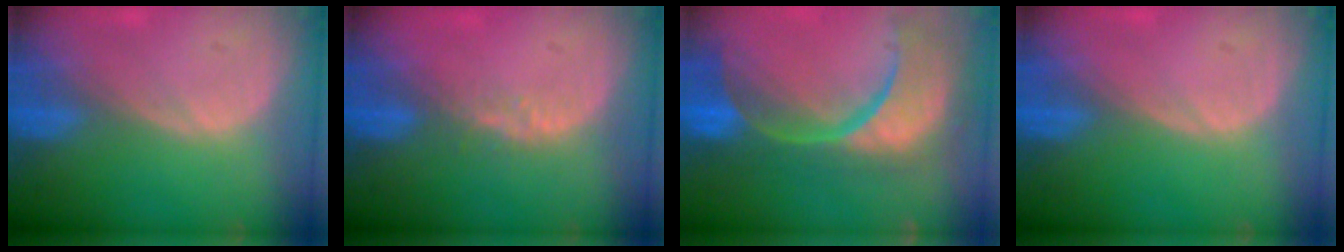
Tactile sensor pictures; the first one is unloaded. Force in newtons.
{"total": 2.8, "press": 2.1, "slide": 1.8}
{"total": 14.5, "press": 11.5, "slide": 8.9}
{"total": 0.0}